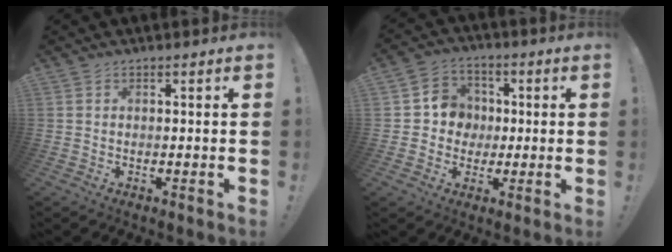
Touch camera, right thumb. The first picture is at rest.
{"total": 9.1, "force": [-0.3, 8.8, 2.4], "torque": [-0.033, 0.017, 0.004]}